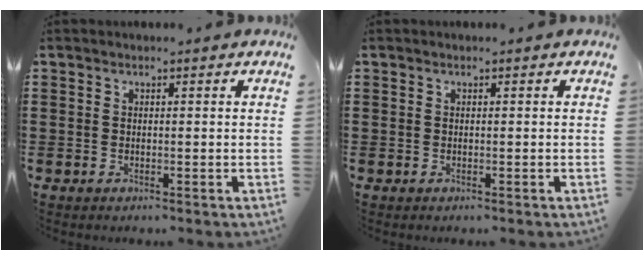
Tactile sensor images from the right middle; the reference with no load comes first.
{"total": 0.0}